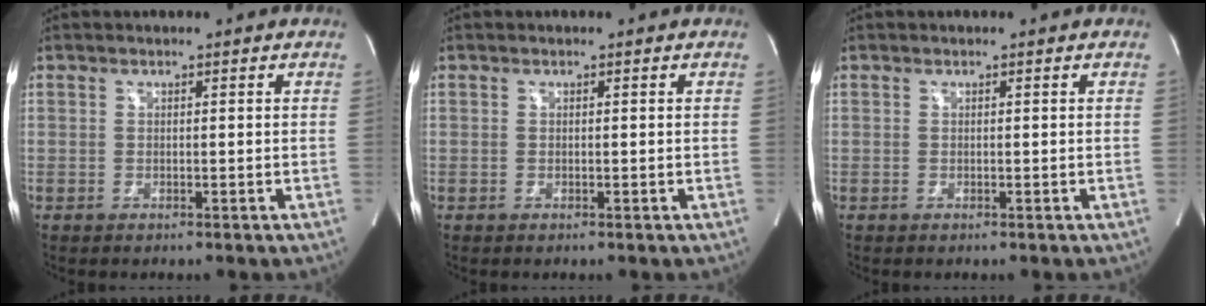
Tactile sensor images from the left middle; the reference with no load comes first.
{"total": 0.0}
{"total": 0.0}